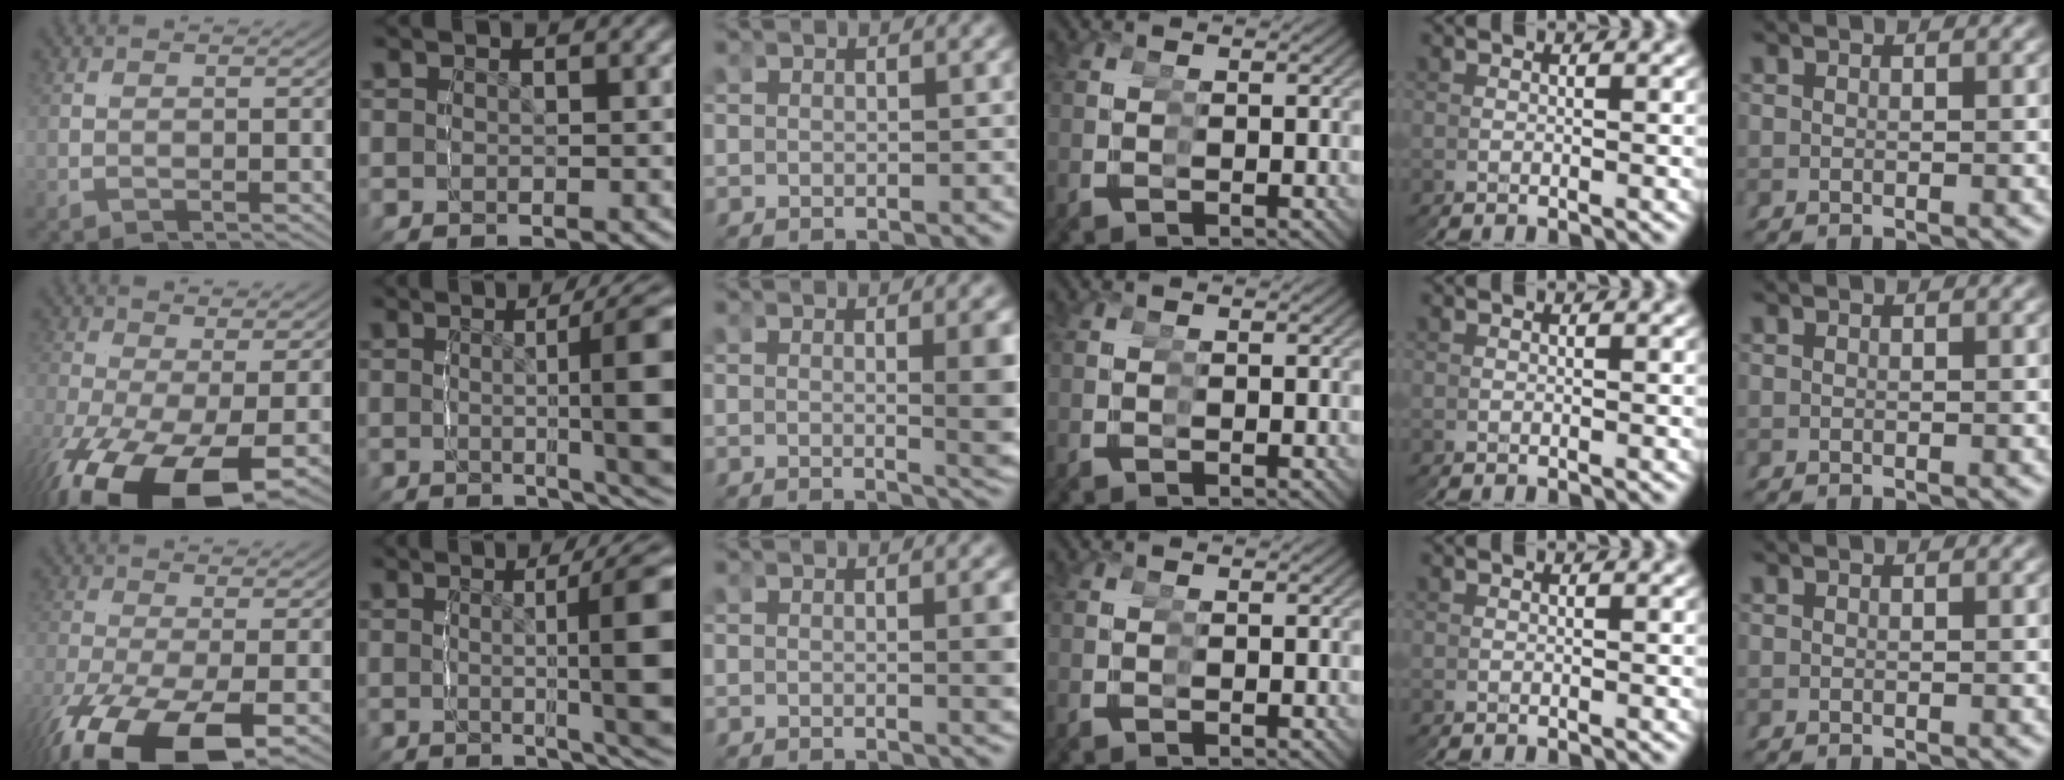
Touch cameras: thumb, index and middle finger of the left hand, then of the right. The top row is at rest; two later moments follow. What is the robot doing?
{"motion": "grasp_and_lifting", "object": "legos"}